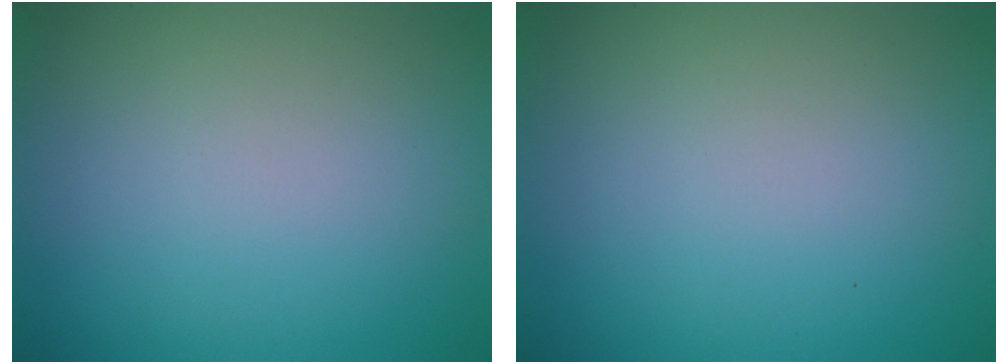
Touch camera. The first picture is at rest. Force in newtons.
{"total": 0.0}